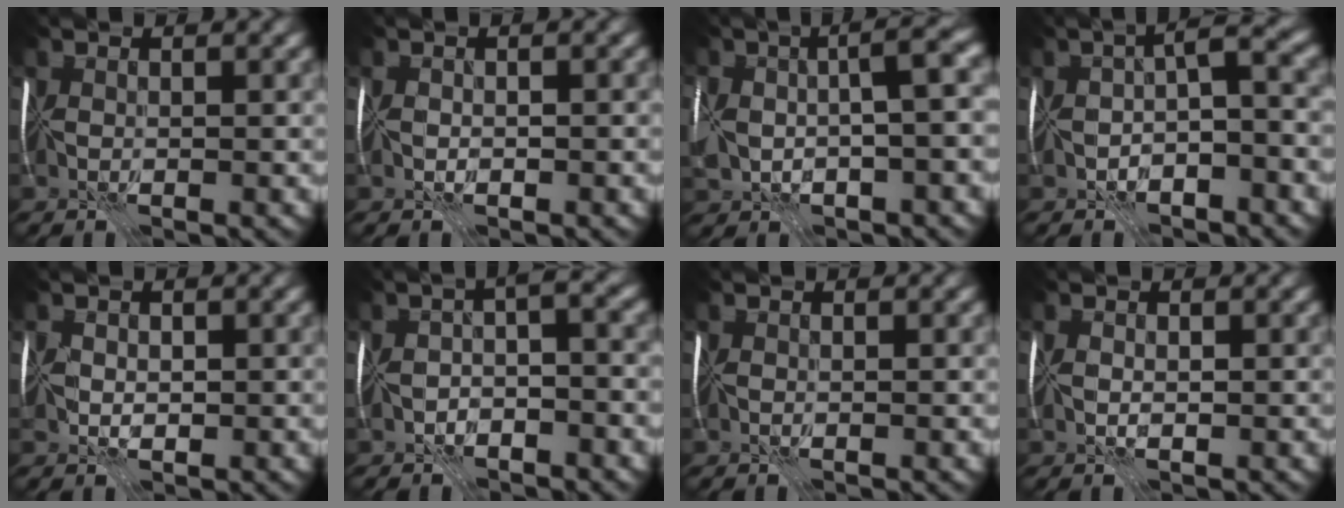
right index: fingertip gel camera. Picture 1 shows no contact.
{"total": 0.7, "force": [-0.6, 0.2, 0.4], "torque": [-0.009, -0.005, -0.010]}
{"total": 6.9, "force": [-1.1, 2.8, 6.2], "torque": [-0.127, 0.002, -0.027]}
{"total": 4.7, "force": [-1.7, 1.6, 4.1], "torque": [-0.066, 0.007, -0.038]}
{"total": 1.0, "force": [-0.1, 0.9, 0.4], "torque": [-0.015, -0.002, -0.005]}
{"total": 3.2, "force": [-1.9, 1.1, 2.4], "torque": [-0.035, 0.004, -0.042]}
{"total": 0.0}
{"total": 0.9, "force": [0.0, 0.6, 0.6], "torque": [-0.013, -0.001, 0.000]}